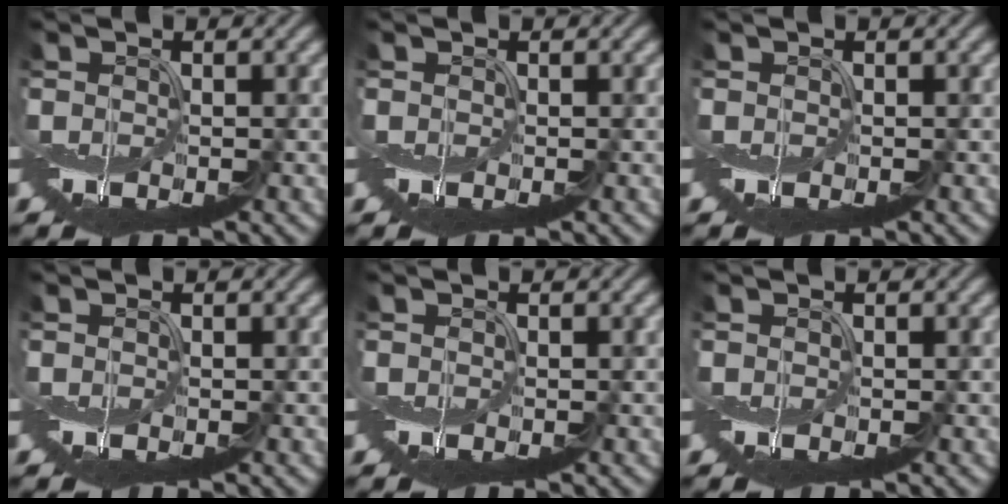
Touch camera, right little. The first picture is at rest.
{"total": 0.0}
{"total": 0.0}
{"total": 0.0}
{"total": 0.0}
{"total": 0.0}